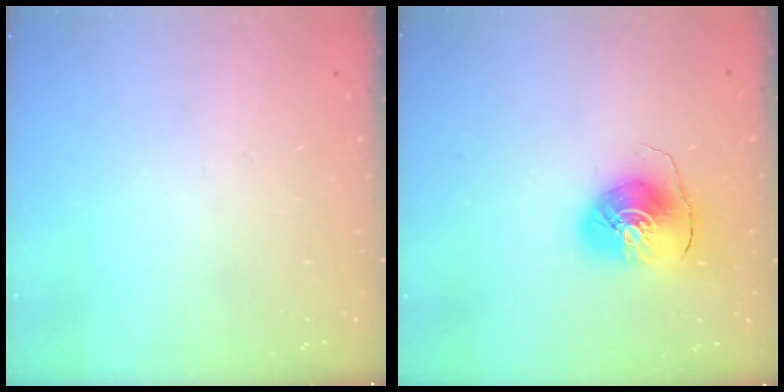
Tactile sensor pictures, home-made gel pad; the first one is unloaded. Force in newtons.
{"total": 9.1, "press": 9.0, "slide": 0.9}